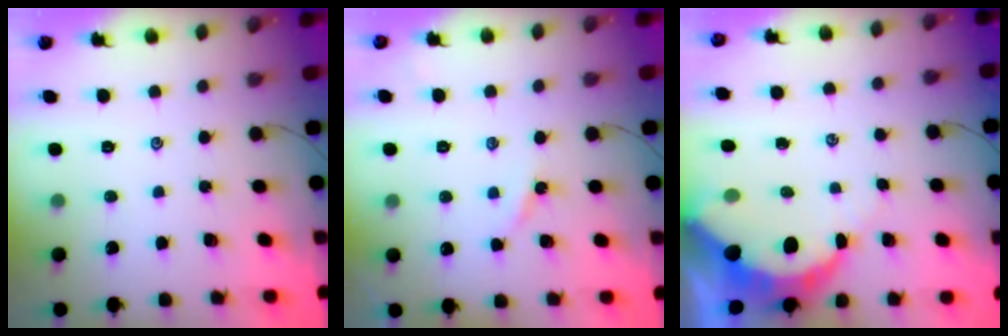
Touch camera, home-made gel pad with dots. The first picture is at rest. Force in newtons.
{"total": 2.5, "press": 2.5, "slide": 0.3}
{"total": 10.1, "press": 10.0, "slide": 1.0}